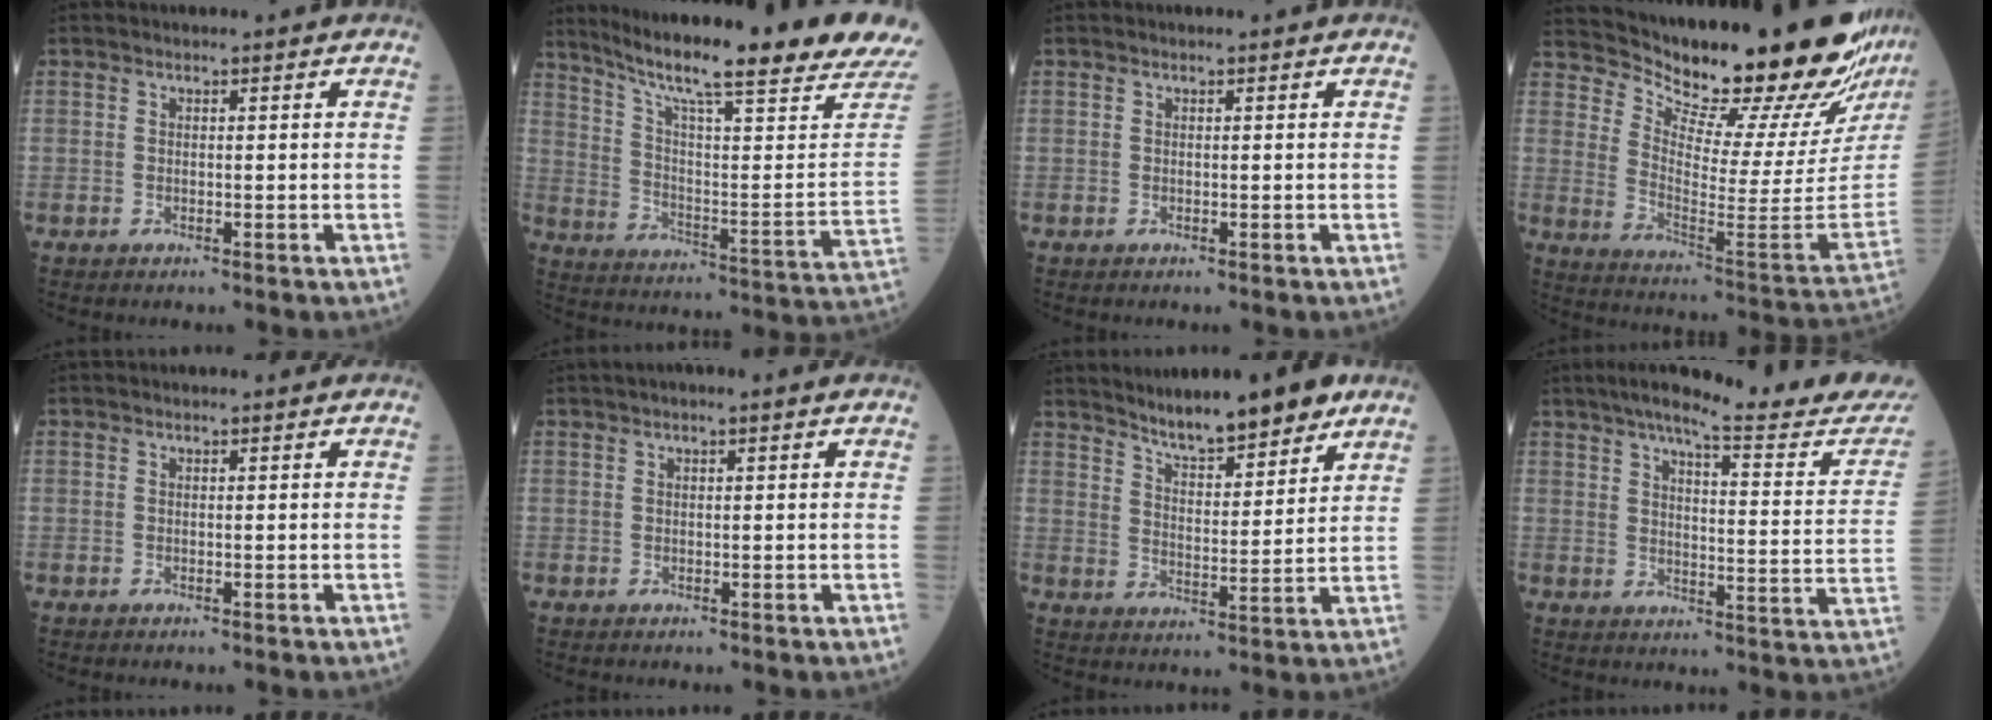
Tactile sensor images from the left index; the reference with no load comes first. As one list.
[{"total": 25.6, "force": [20.8, 0.2, 14.8], "torque": [-0.241, -0.064, 0.285]}, {"total": 0.0}, {"total": 25.2, "force": [22.9, 0.3, 10.5], "torque": [-0.183, -0.139, 0.312]}, {"total": 0.0}, {"total": 1.3, "force": [0.6, 0.0, 1.2], "torque": [-0.023, 0.009, 0.008]}, {"total": 11.2, "force": [9.1, 1.6, 6.3], "torque": [-0.099, -0.001, 0.146]}, {"total": 20.8, "force": [18.8, 0.4, 8.8], "torque": [-0.122, -0.073, 0.228]}]